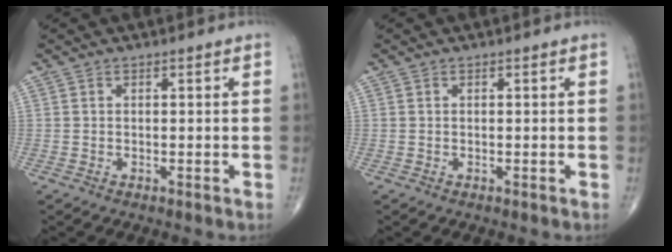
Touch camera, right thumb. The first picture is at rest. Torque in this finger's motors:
{"motor_torque": [-0.03, 0.03, -0.01, 0.01, 0.00]}